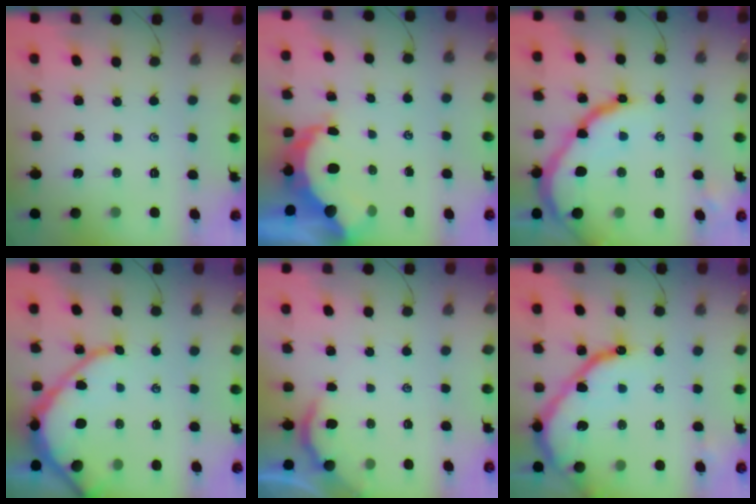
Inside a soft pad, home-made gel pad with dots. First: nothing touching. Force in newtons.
{"total": 8.9, "press": 8.8, "slide": 0.9}
{"total": 15.4, "press": 15.3, "slide": 1.4}
{"total": 11.3, "press": 11.2, "slide": 1.1}
{"total": 2.1, "press": 2.0, "slide": 0.4}
{"total": 14.9, "press": 14.9, "slide": 1.5}